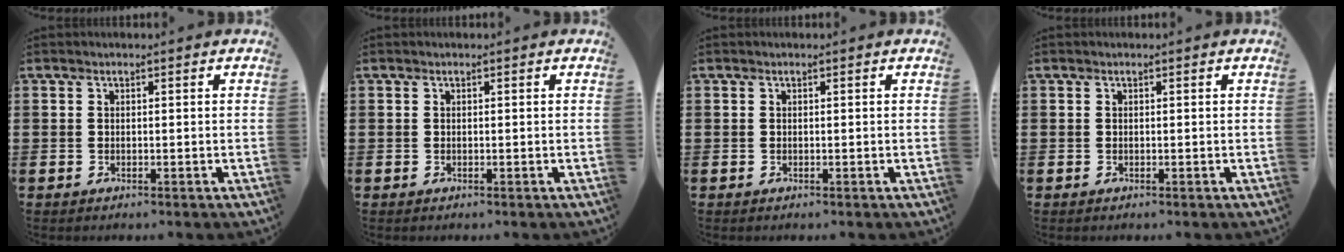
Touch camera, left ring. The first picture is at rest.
{"total": 0.0}
{"total": 0.0}
{"total": 0.0}